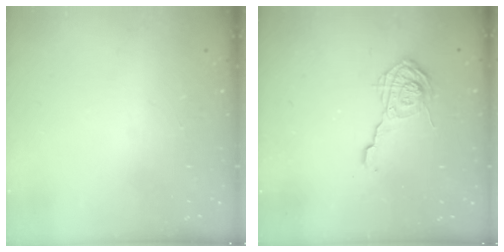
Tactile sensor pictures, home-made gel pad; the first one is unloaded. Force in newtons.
{"total": 11.2, "press": 11.2, "slide": 0.9}